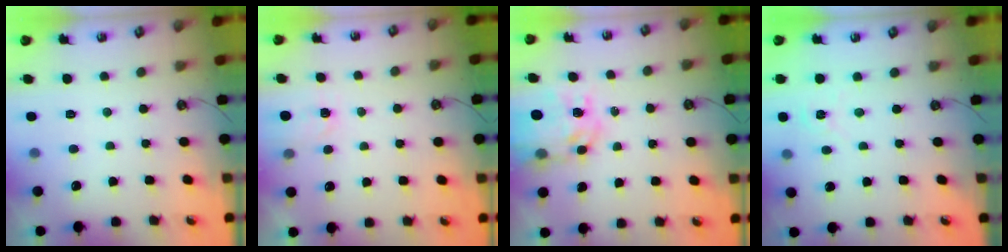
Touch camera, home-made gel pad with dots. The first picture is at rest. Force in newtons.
{"total": 1.3, "press": 1.2, "slide": 0.2}
{"total": 11.1, "press": 11.1, "slide": 0.9}
{"total": 1.6, "press": 1.5, "slide": 0.3}